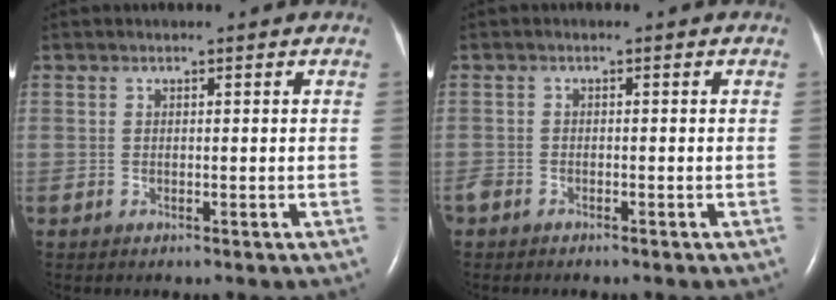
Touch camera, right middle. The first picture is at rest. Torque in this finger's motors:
{"motor_torque": [0.11, -0.14, -0.03, 0.01]}